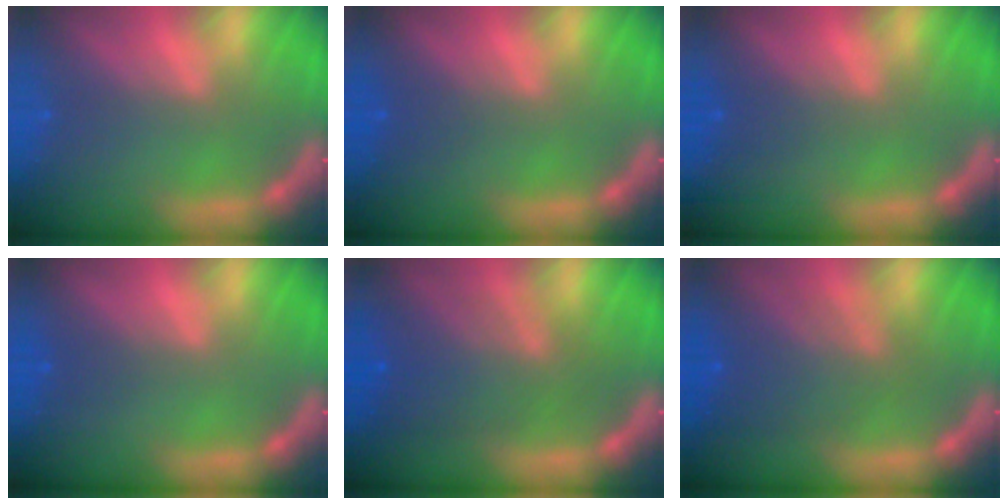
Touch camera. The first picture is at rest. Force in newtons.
{"total": 1.5}
{"total": 1.5}
{"total": 0.9}
{"total": 6.5}
{"total": 5.5}